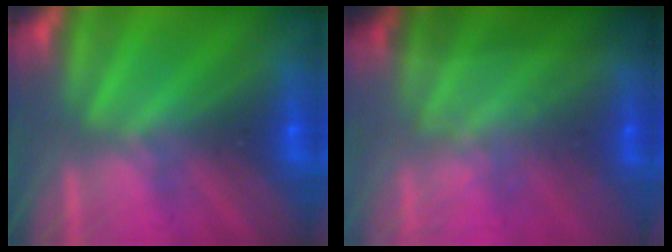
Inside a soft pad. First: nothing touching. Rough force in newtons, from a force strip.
{"total": 1.5}